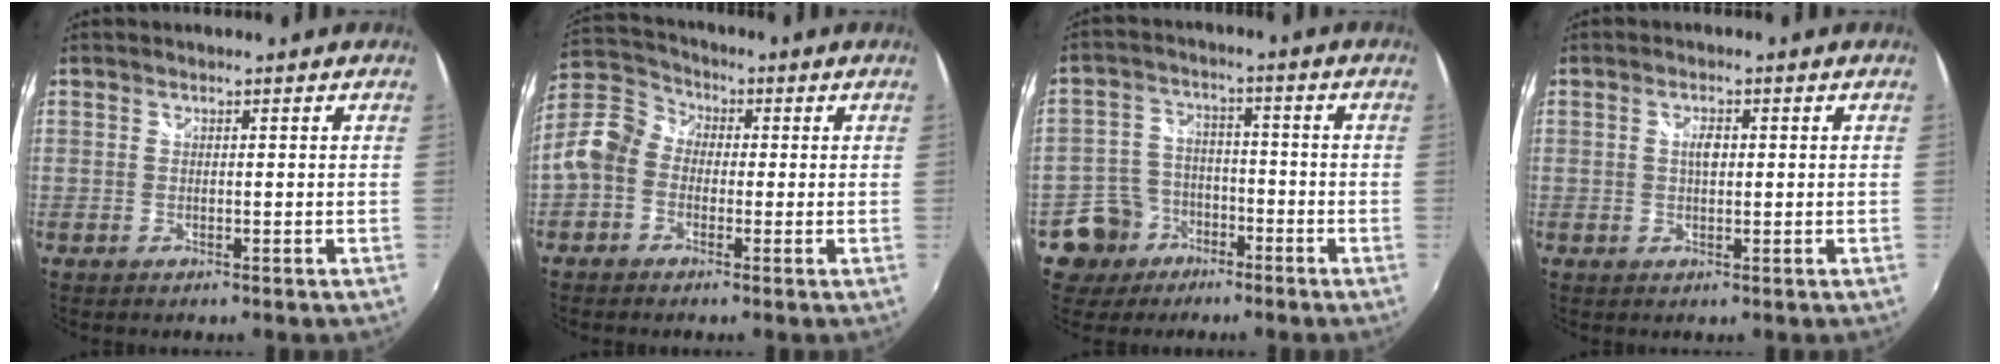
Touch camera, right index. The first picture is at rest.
{"total": 9.3, "force": [-2.7, 7.6, 4.6], "torque": [-0.111, 0.023, -0.068]}
{"total": 8.7, "force": [-5.0, 7.0, 1.2], "torque": [-0.049, 0.024, -0.077]}
{"total": 2.1, "force": [0.5, 0.8, 1.9], "torque": [-0.033, 0.003, 0.007]}